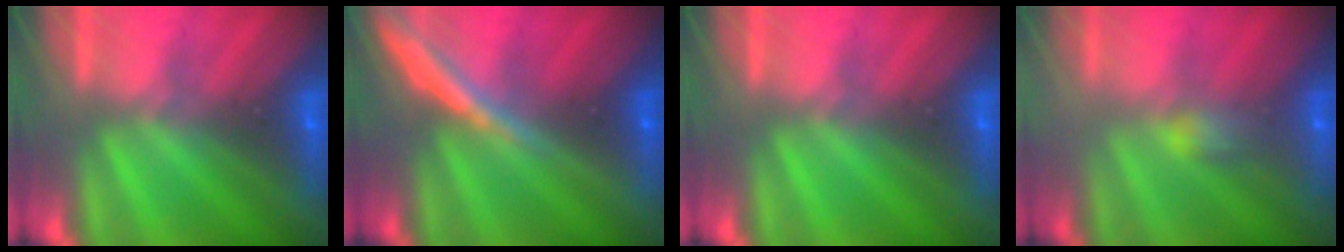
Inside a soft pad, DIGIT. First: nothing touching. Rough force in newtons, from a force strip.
{"total": 3.1}
{"total": 0.0}
{"total": 2.2}